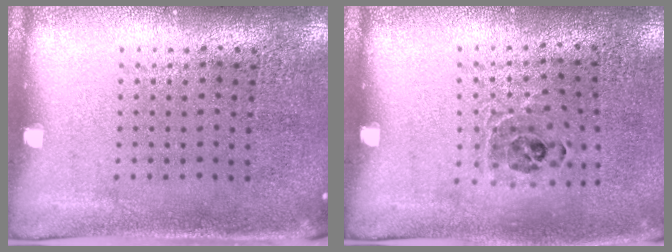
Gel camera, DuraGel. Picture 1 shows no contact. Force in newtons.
{"total": 0.8, "press": 0.8, "slide": 0.2}